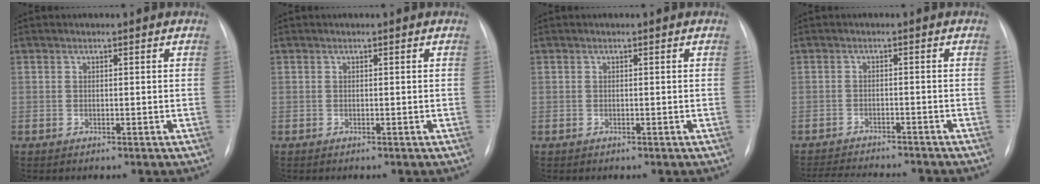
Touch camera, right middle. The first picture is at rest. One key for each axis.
{"total": 0.0}
{"total": 0.0}
{"total": 11.0, "fx": -10.3, "fy": 1.4, "fz": 3.7, "tx": -0.059, "ty": -0.006, "tz": -0.142}